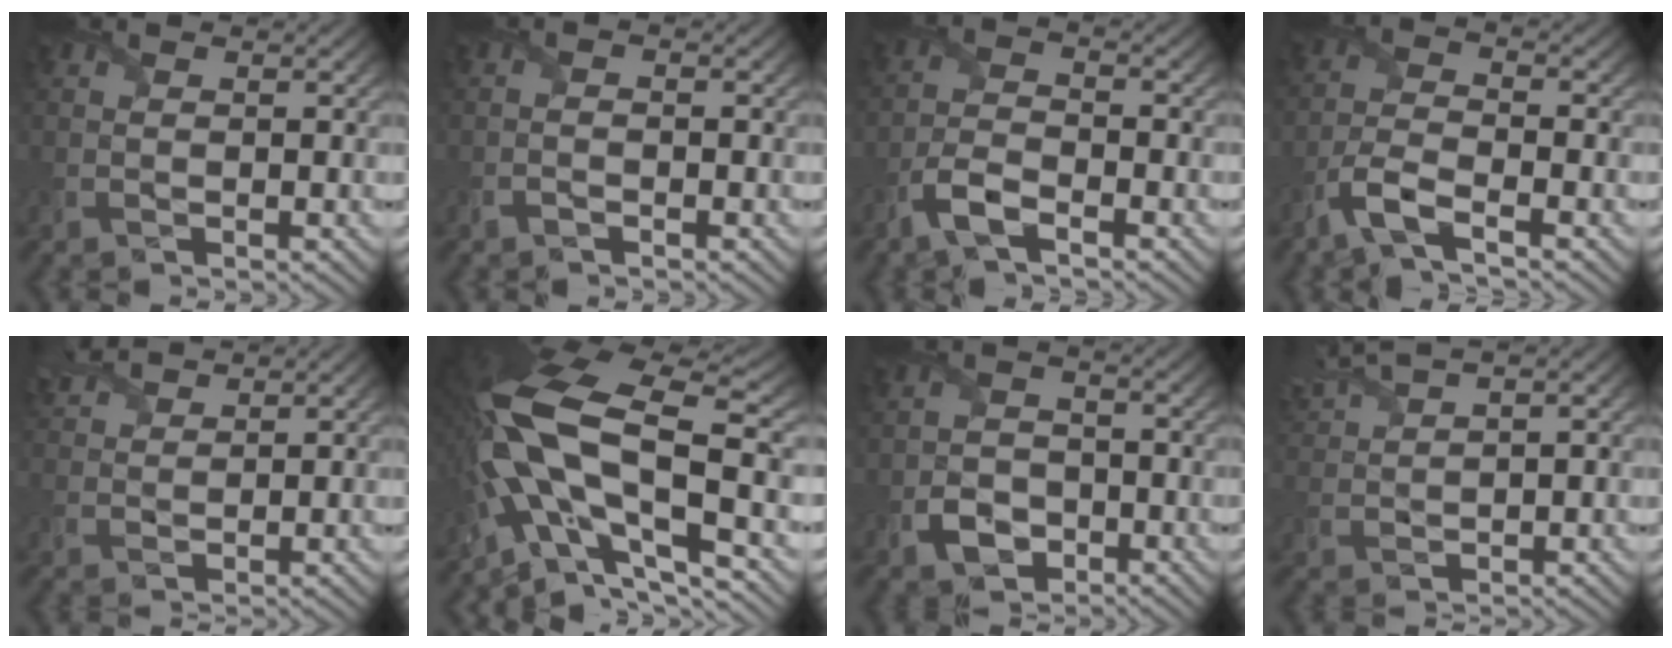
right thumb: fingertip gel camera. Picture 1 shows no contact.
{"total": 1.1, "force": [-0.7, 0.2, 0.8], "torque": [-0.018, 0.001, -0.017]}
{"total": 4.7, "force": [-3.1, 1.5, 3.3], "torque": [-0.080, -0.005, -0.073]}
{"total": 5.2, "force": [-3.4, 1.2, 3.8], "torque": [-0.088, -0.005, -0.083]}
{"total": 4.5, "force": [3.9, 1.4, 1.8], "torque": [-0.052, 0.018, 0.081]}
{"total": 17.4, "force": [-1.9, 7.4, 15.6], "torque": [-0.327, -0.005, -0.036]}
{"total": 4.1, "force": [-2.1, 2.8, 2.1], "torque": [-0.045, -0.003, -0.043]}
{"total": 5.2, "force": [4.2, 0.9, 2.9], "torque": [-0.080, 0.026, 0.089]}